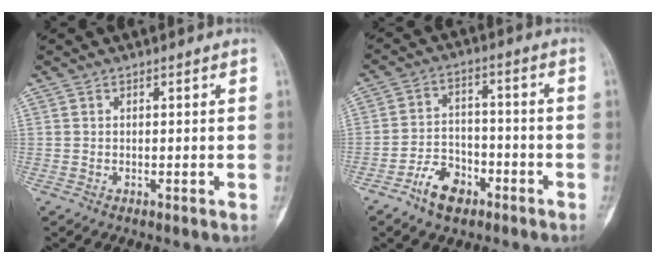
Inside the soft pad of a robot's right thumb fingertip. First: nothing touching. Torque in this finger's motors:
{"motor_torque": [-0.24, -0.06, 0.05, -0.21, 0.02]}